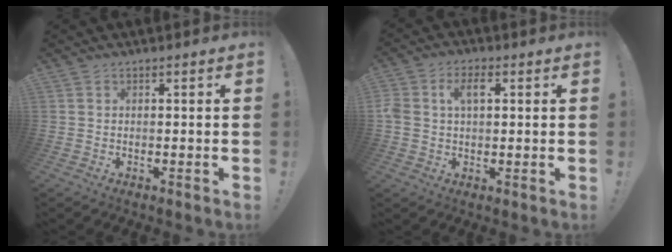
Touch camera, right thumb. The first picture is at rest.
{"total": 6.0, "force": [1.3, 4.0, 4.3], "torque": [-0.085, 0.010, 0.021]}